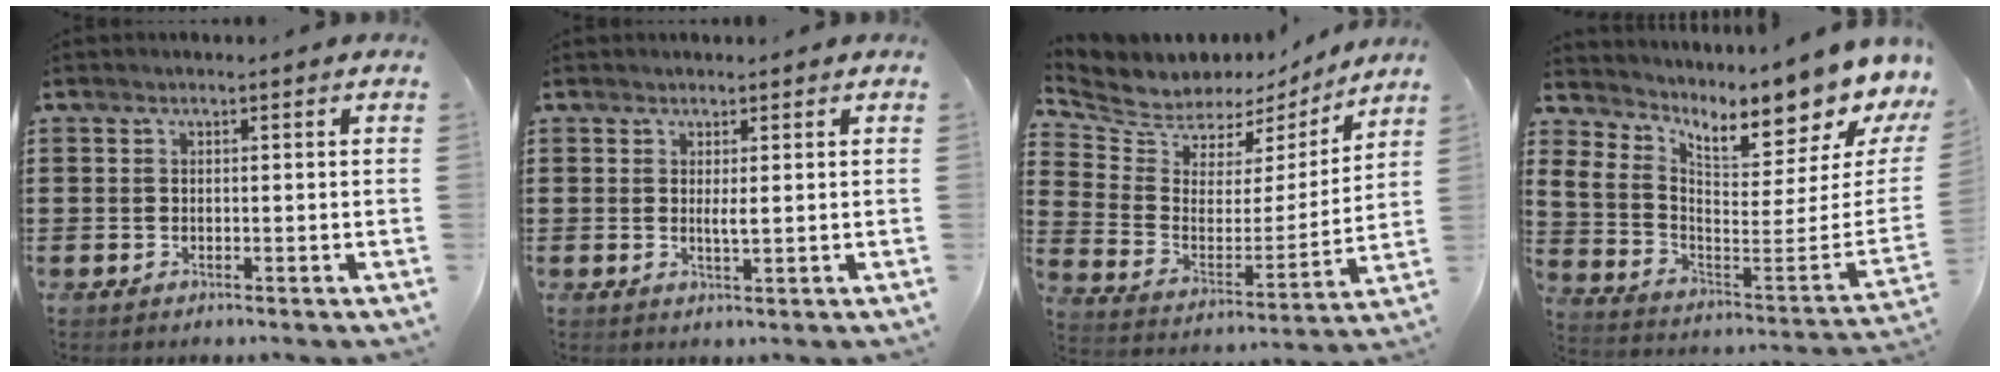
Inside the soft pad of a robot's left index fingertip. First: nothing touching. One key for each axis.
{"total": 1.6, "fx": 0.5, "fy": 0.2, "fz": 1.6, "tx": -0.031, "ty": -0.001, "tz": 0.008}
{"total": 6.2, "fx": 5.7, "fy": 2.3, "fz": -0.4, "tx": -0.038, "ty": -0.047, "tz": 0.099}
{"total": 7.2, "fx": 5.4, "fy": 1.9, "fz": 4.3, "tx": -0.090, "ty": -0.066, "tz": 0.082}